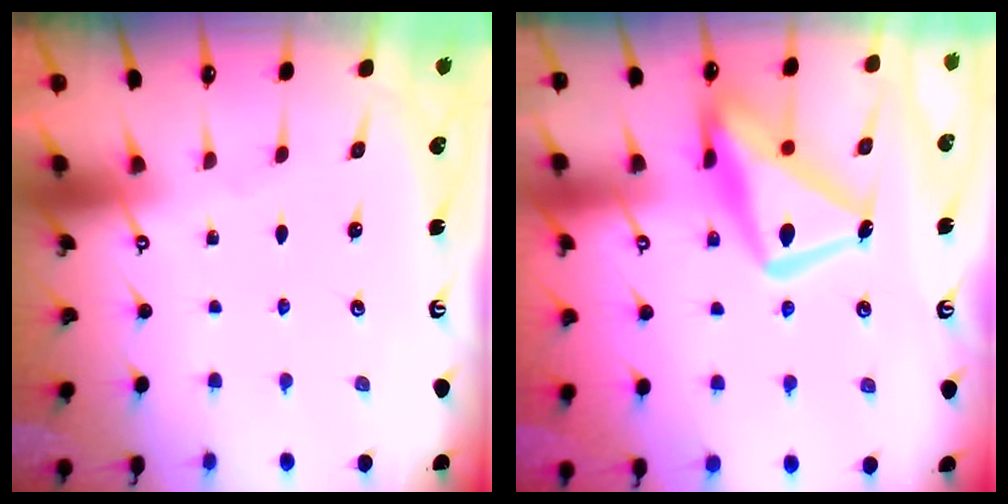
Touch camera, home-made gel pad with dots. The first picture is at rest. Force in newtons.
{"total": 18.3, "press": 18.2, "slide": 1.6}